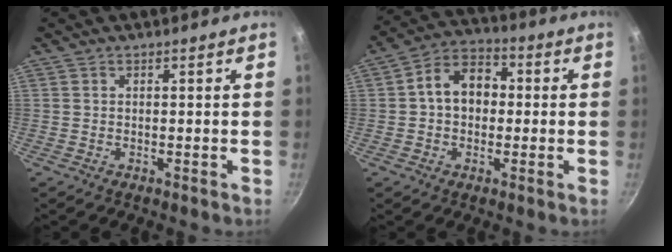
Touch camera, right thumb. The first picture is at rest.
{"total": 9.6, "force": [0.3, 7.2, 6.3], "torque": [-0.065, 0.028, -0.011]}